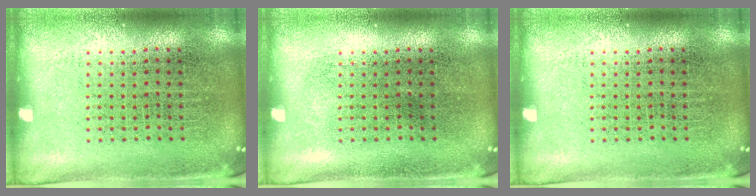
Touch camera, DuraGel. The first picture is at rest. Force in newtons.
{"total": 0.0}
{"total": 0.0}